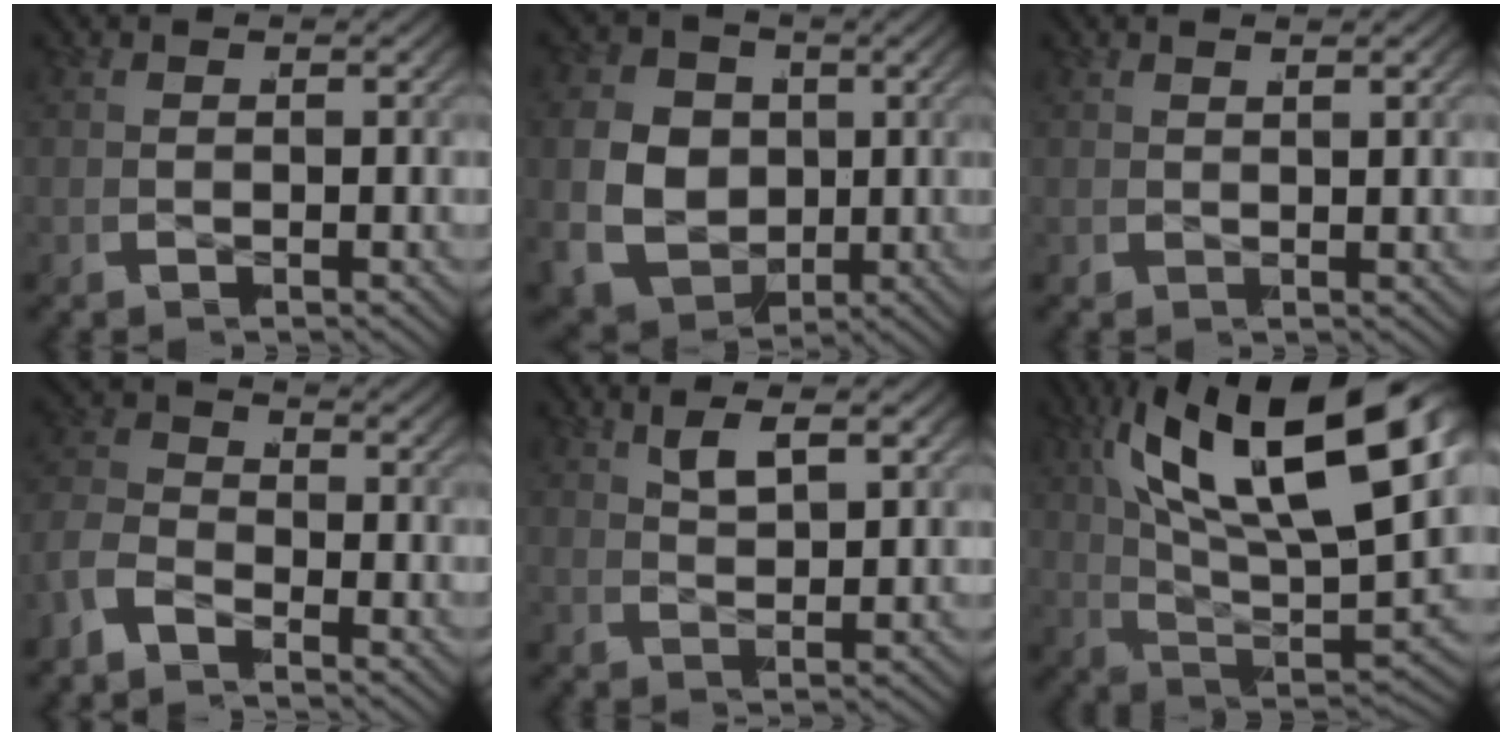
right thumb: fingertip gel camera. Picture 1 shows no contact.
{"total": 13.8, "force": [-0.6, 11.5, 7.6], "torque": [-0.200, -0.055, 0.000]}
{"total": 1.3, "force": [0.7, -1.1, -0.2], "torque": [0.007, 0.011, 0.013]}
{"total": 3.2, "force": [-1.7, 2.3, 1.3], "torque": [-0.031, -0.007, -0.040]}
{"total": 2.9, "force": [2.1, -0.6, 1.8], "torque": [-0.018, 0.018, 0.039]}
{"total": 16.7, "force": [3.8, 7.9, 14.2], "torque": [-0.258, -0.019, 0.071]}